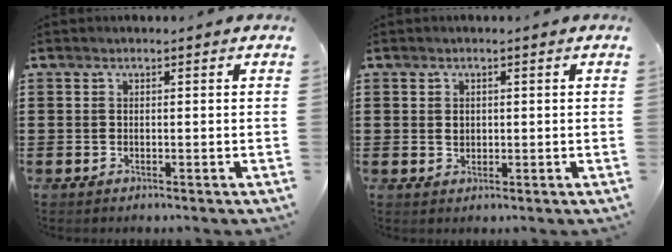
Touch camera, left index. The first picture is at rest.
{"total": 1.3, "force": [0.2, 1.1, 0.6], "torque": [-0.016, 0.007, 0.004]}